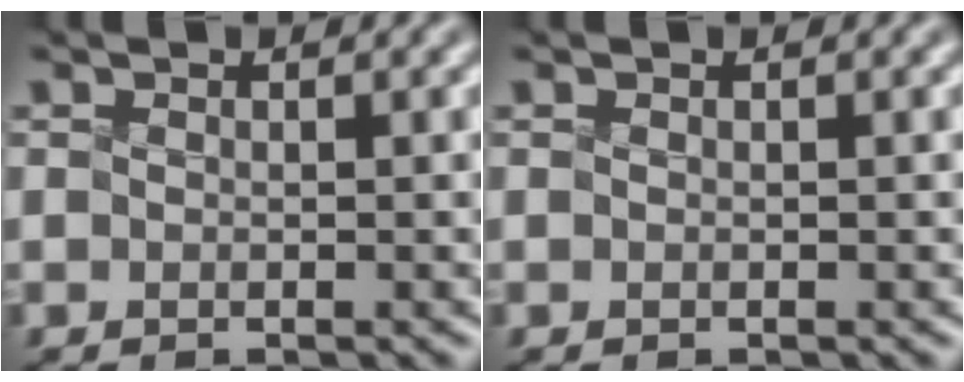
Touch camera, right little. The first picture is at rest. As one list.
[{"total": 0.0}]